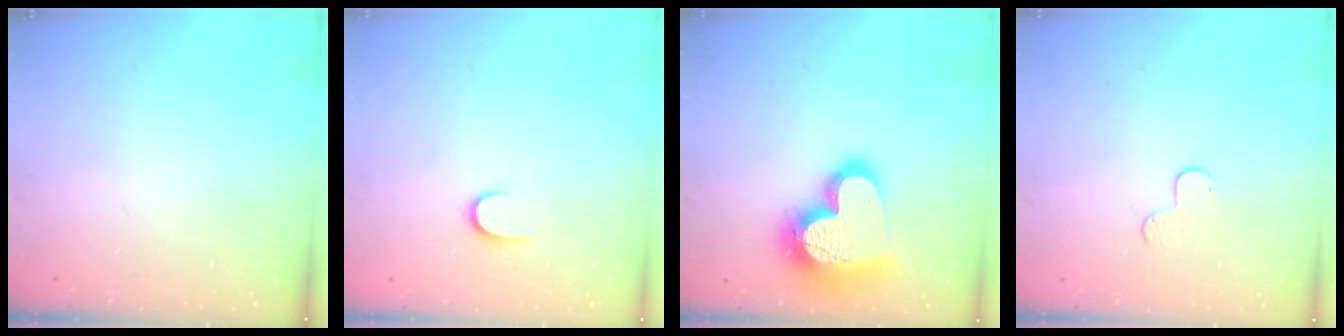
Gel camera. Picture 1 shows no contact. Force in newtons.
{"total": 6.5, "press": 6.5, "slide": 0.7}
{"total": 21.6, "press": 21.5, "slide": 1.7}
{"total": 4.5, "press": 4.5, "slide": 0.4}